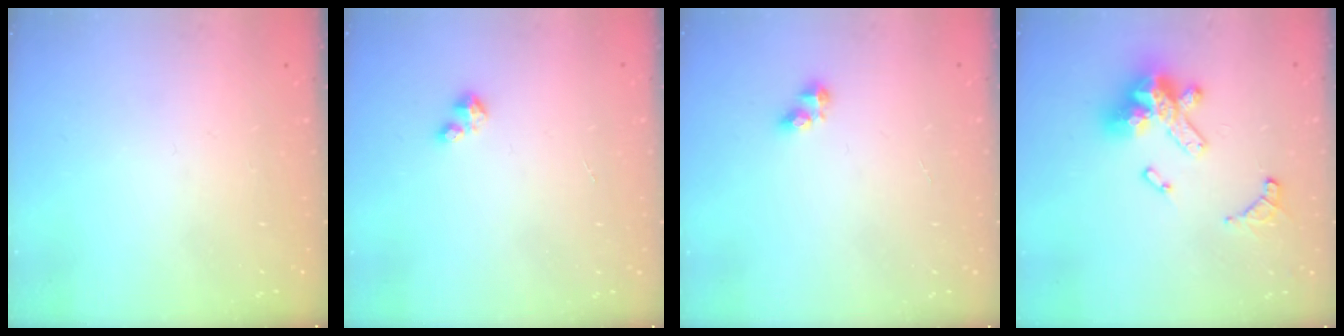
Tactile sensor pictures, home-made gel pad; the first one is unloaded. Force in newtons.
{"total": 1.7, "press": 1.7, "slide": 0.2}
{"total": 4.1, "press": 4.1, "slide": 0.6}
{"total": 14.2, "press": 14.2, "slide": 1.0}